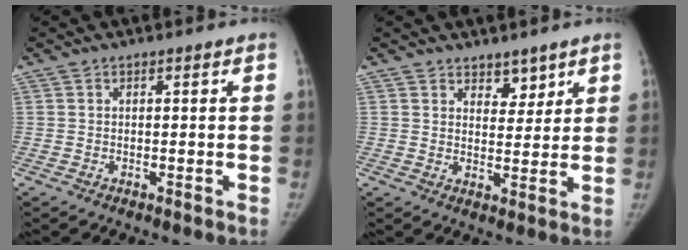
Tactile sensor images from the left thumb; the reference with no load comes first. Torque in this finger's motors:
{"motor_torque": [0.38, 0.43, 0.33, -0.78, 0.04]}